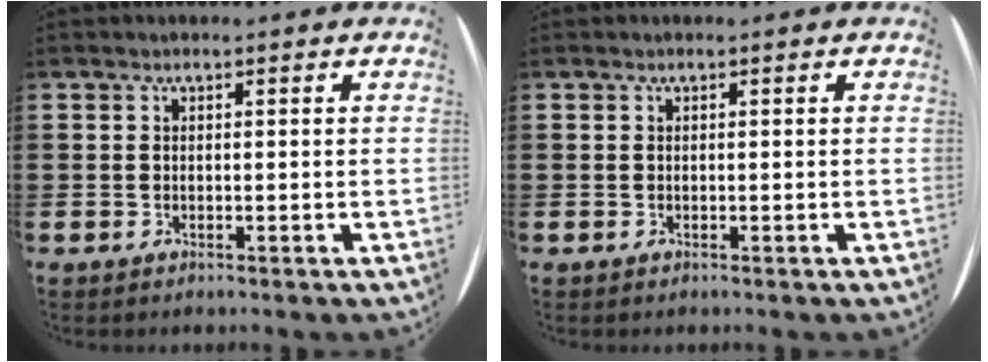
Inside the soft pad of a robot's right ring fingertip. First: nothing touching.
{"total": 0.0}